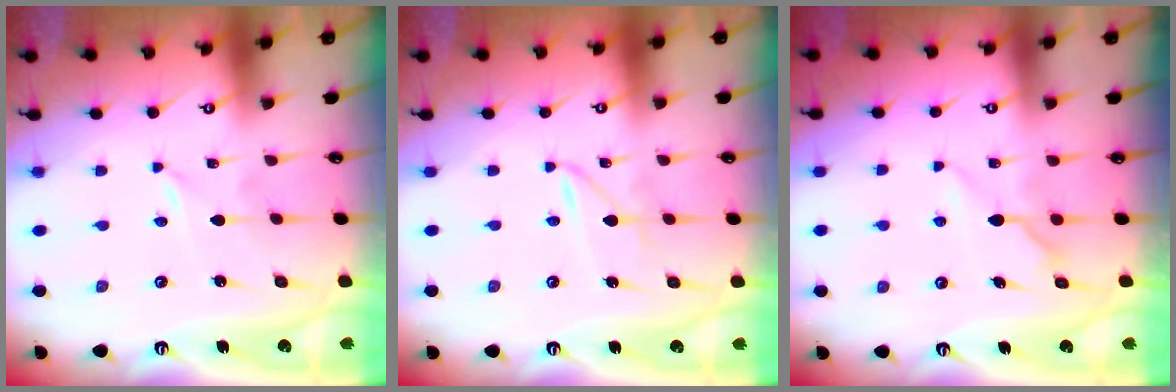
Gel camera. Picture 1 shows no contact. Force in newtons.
{"total": 1.5, "press": 1.5, "slide": 0.2}
{"total": 6.7, "press": 6.7, "slide": 0.2}